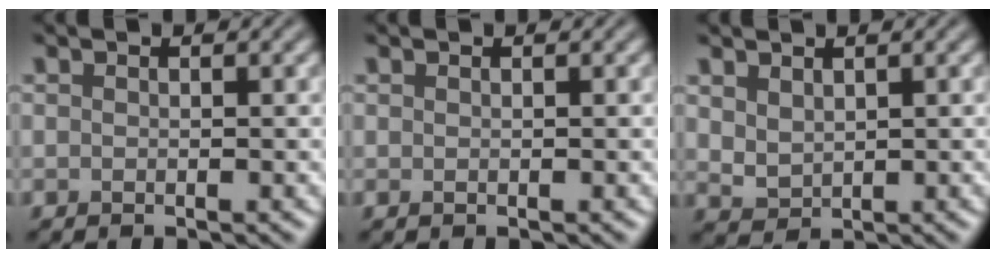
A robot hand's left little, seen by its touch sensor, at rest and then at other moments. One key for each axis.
{"total": 0.0}
{"total": 1.9, "fx": 1.1, "fy": 1.2, "fz": 0.9, "tx": -0.023, "ty": -0.005, "tz": 0.029}